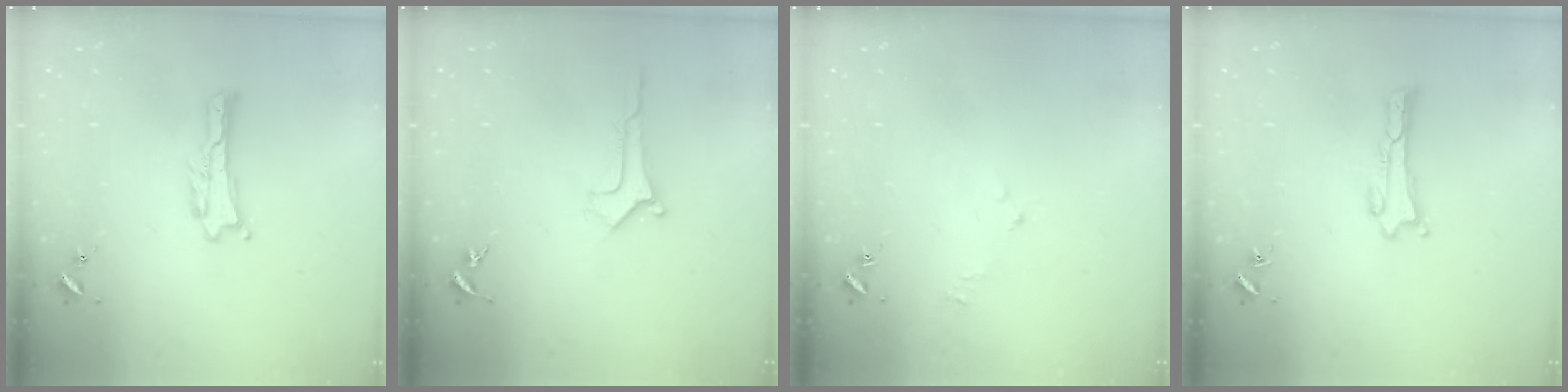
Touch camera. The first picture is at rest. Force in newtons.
{"total": 0.6, "press": 0.6, "slide": 0.1}
{"total": 1.6, "press": 1.5, "slide": 0.3}
{"total": 0.0}